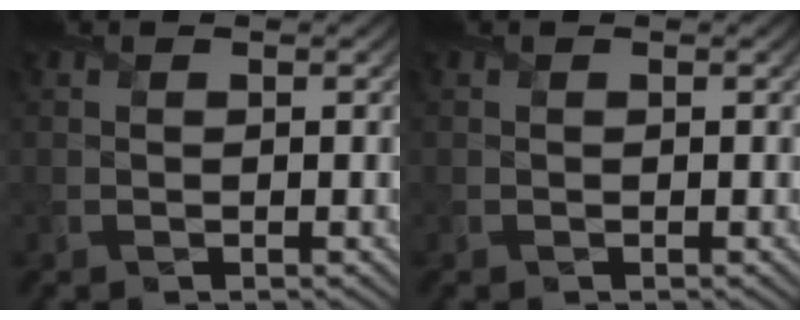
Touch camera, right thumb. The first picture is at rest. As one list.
[{"total": 0.0}]